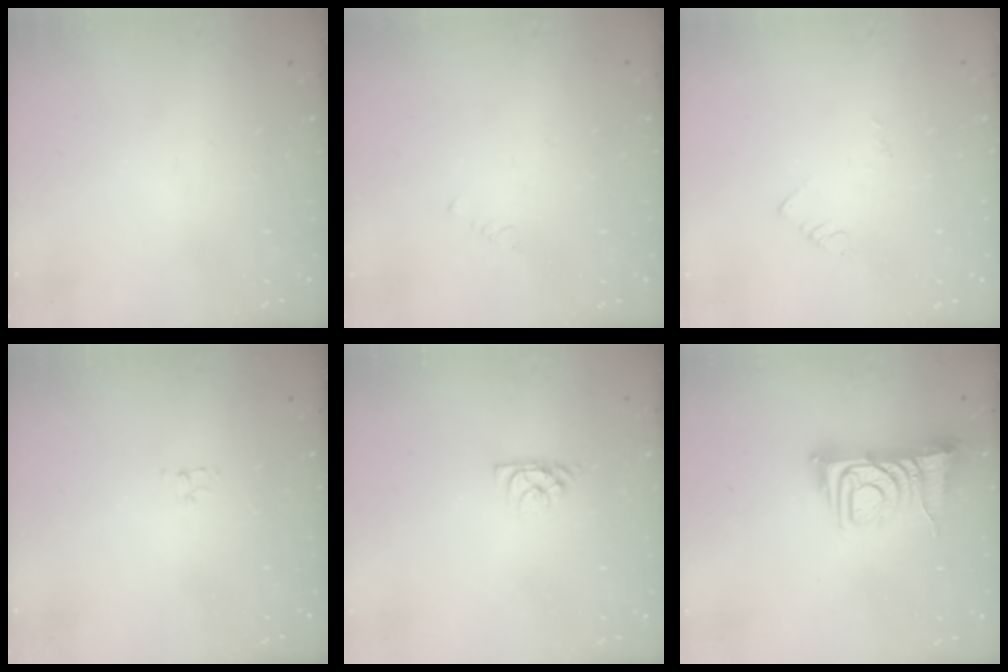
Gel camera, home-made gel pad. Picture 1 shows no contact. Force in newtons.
{"total": 0.7, "press": 0.6, "slide": 0.2}
{"total": 3.2, "press": 3.2, "slide": 0.3}
{"total": 3.1, "press": 3.0, "slide": 0.4}
{"total": 4.6, "press": 4.6, "slide": 0.5}
{"total": 9.4, "press": 9.3, "slide": 1.2}